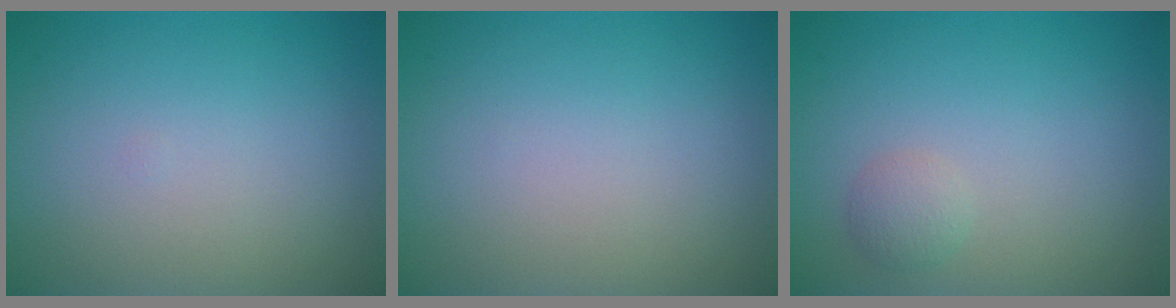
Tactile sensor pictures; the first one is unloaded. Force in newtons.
{"total": 0.0}
{"total": 1.3, "press": 1.3, "slide": 0.0}